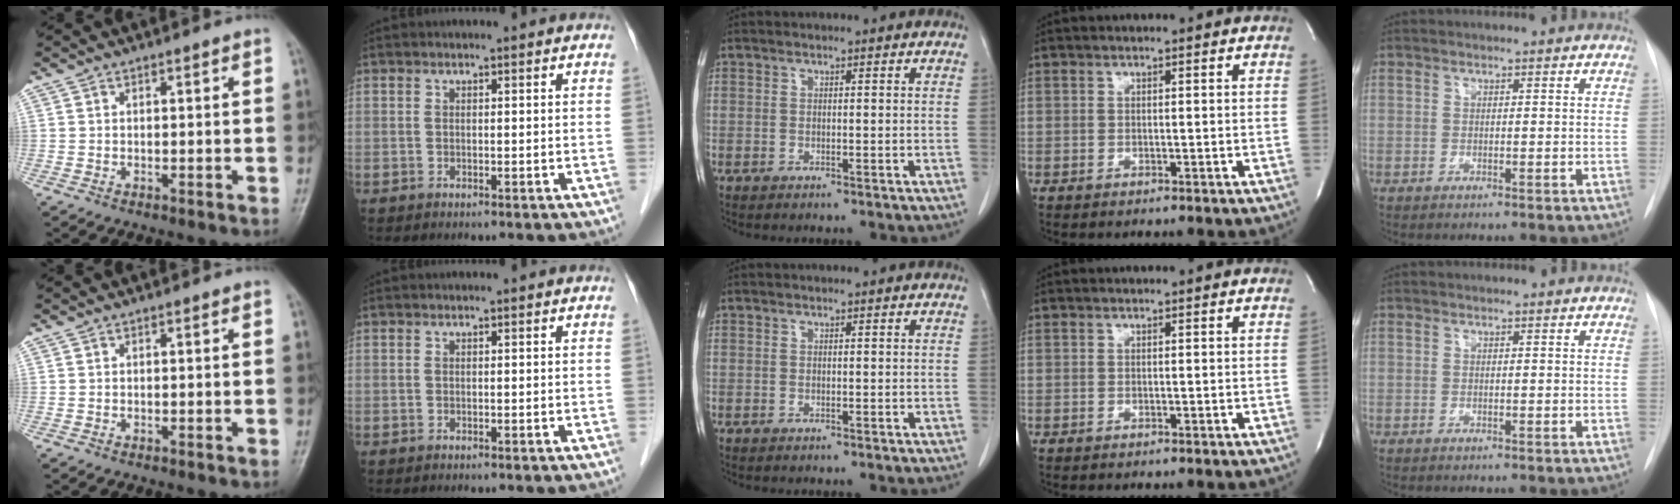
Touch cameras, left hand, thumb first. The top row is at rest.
{}